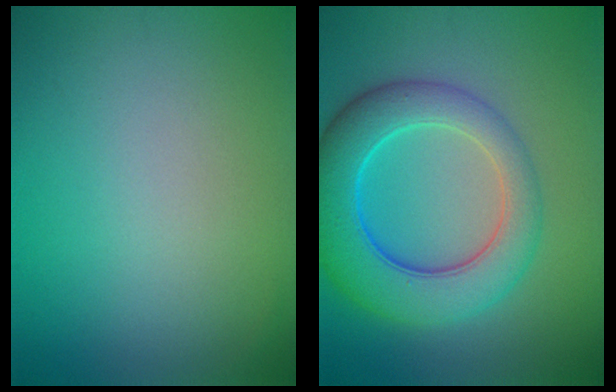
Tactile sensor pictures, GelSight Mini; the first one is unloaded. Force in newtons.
{"total": 8.3, "press": 8.3, "slide": 0.4}